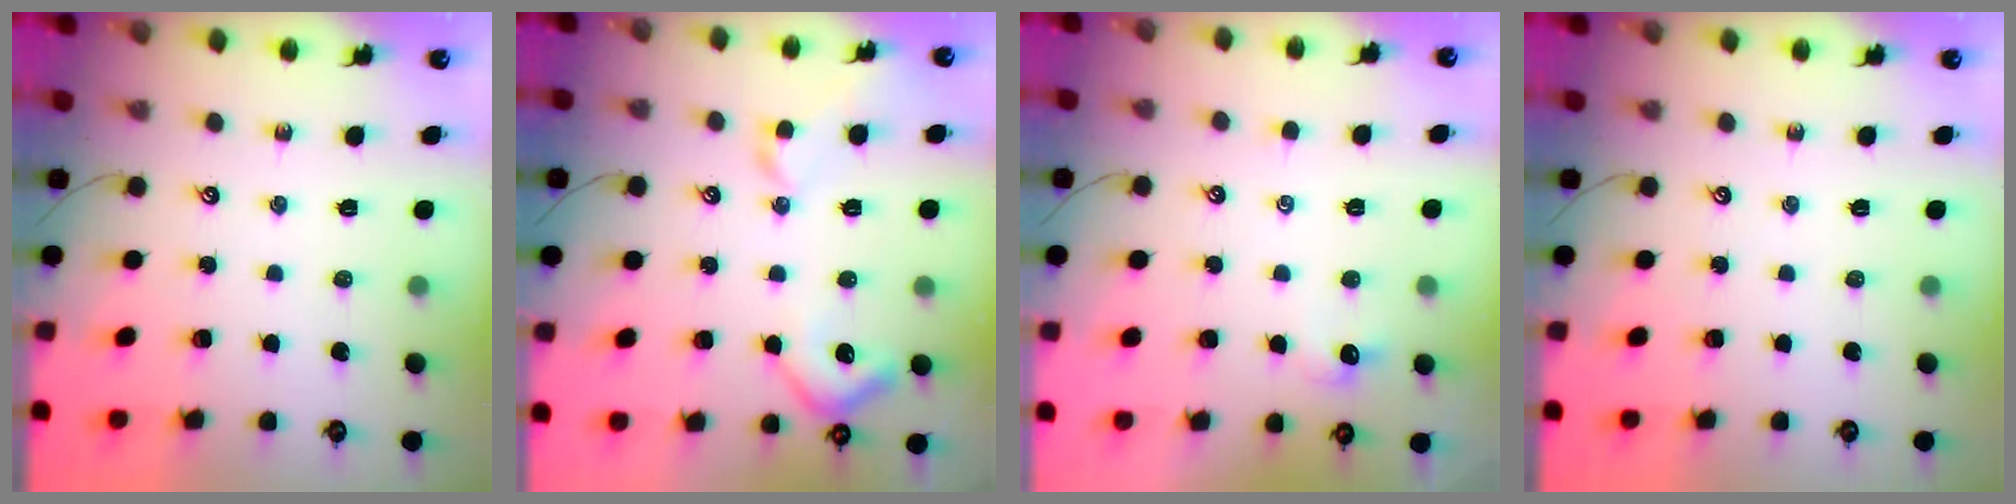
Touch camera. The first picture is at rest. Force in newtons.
{"total": 6.9, "press": 6.8, "slide": 1.3}
{"total": 1.7, "press": 1.6, "slide": 0.5}
{"total": 0.0}